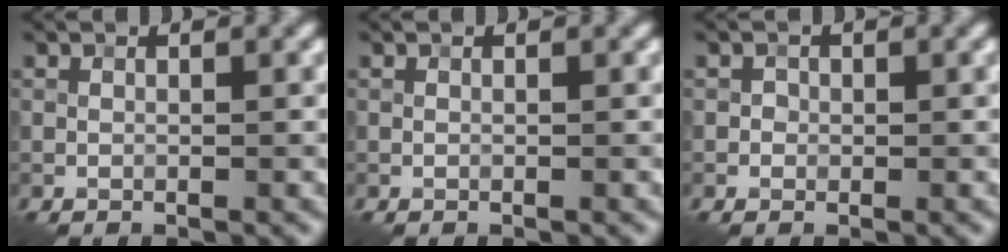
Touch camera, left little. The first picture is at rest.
{"total": 0.0}
{"total": 0.7, "force": [-0.1, 0.6, 0.1], "torque": [0.004, -0.002, -0.004]}